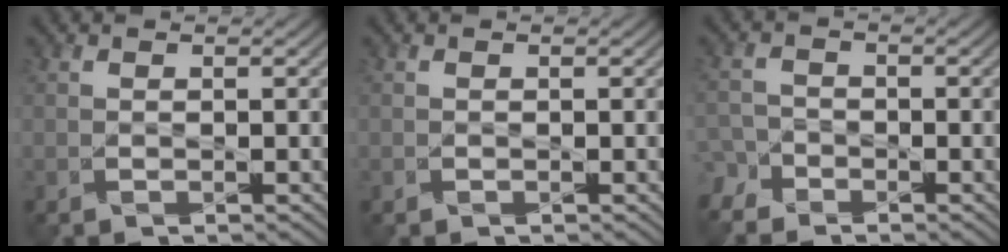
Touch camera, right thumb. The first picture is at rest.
{"total": 0.0}
{"total": 2.9, "force": [-2.4, 1.4, 0.7], "torque": [-0.020, -0.003, -0.060]}